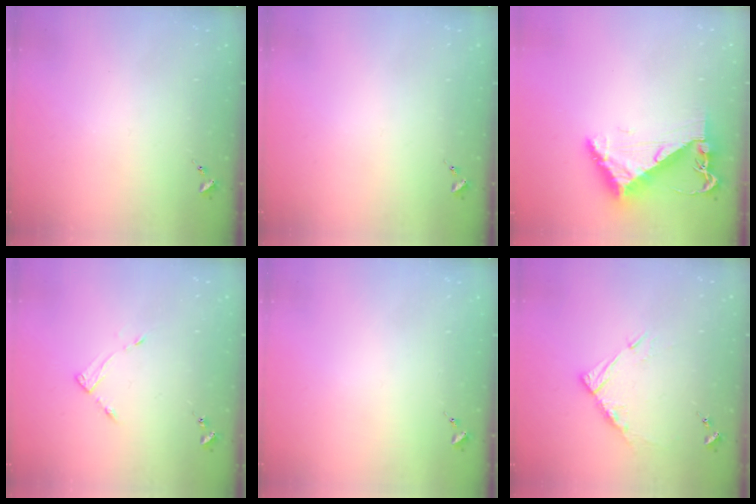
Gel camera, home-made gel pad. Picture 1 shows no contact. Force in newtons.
{"total": 0.0}
{"total": 8.3, "press": 8.2, "slide": 1.0}
{"total": 3.4, "press": 3.4, "slide": 0.4}
{"total": 0.0}
{"total": 10.2, "press": 10.1, "slide": 0.9}